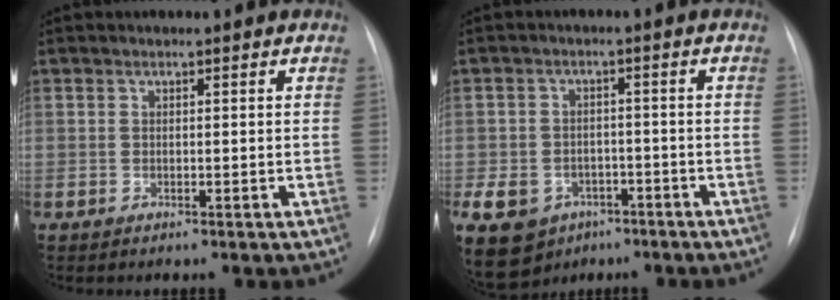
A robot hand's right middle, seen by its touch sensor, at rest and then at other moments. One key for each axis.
{"total": 18.0, "fx": -8.8, "fy": 14.1, "fz": 7.0, "tx": -0.208, "ty": 0.001, "tz": -0.116}